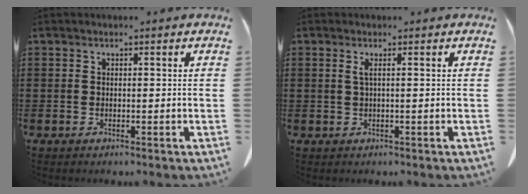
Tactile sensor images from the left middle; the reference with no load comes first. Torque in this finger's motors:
{"motor_torque": [-0.01, -0.16, 0.40, 0.09]}